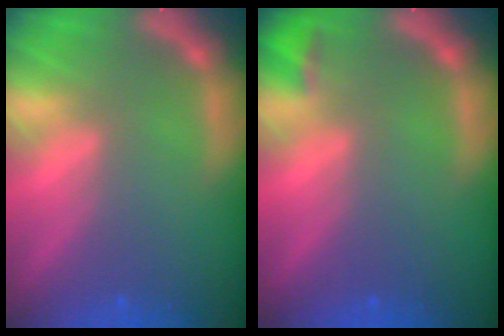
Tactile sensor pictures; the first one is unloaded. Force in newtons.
{"total": 1.4}